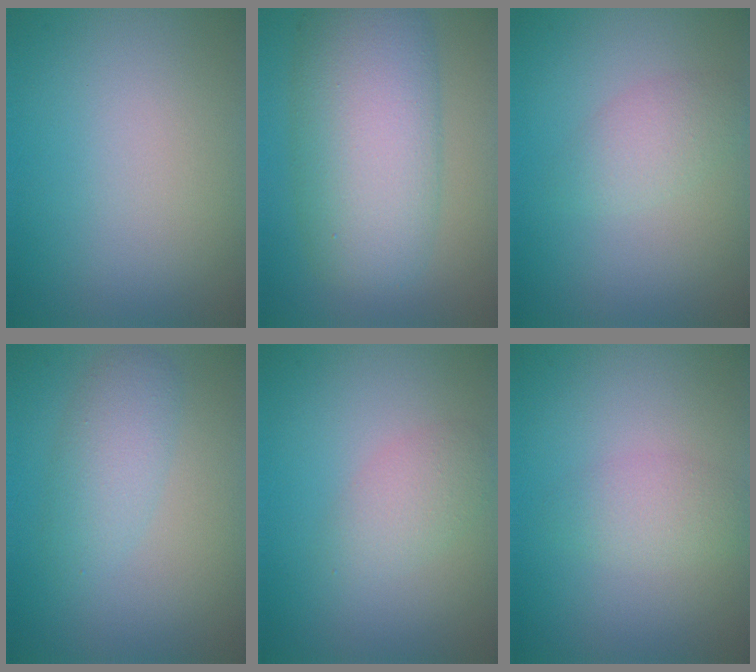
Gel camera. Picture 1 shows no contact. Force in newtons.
{"total": 9.4, "press": 9.4, "slide": 0.1}
{"total": 2.0, "press": 2.0, "slide": 0.1}
{"total": 2.8, "press": 2.8, "slide": 0.1}
{"total": 2.1, "press": 2.1, "slide": 0.0}
{"total": 1.9, "press": 1.9, "slide": 0.0}